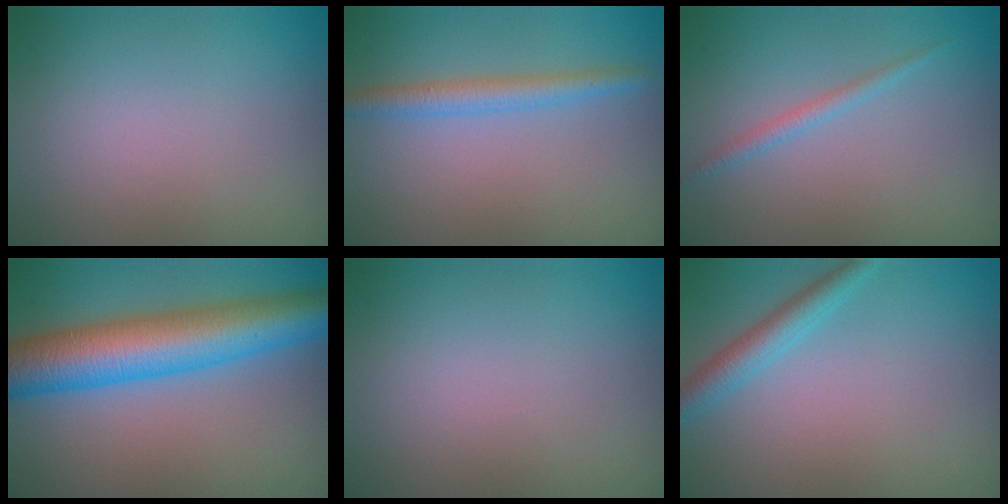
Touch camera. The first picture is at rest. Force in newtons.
{"total": 2.4, "press": 2.4, "slide": 0.2}
{"total": 1.1, "press": 1.1, "slide": 0.1}
{"total": 9.5, "press": 9.5, "slide": 0.1}
{"total": 0.0}
{"total": 2.4, "press": 2.4, "slide": 0.2}